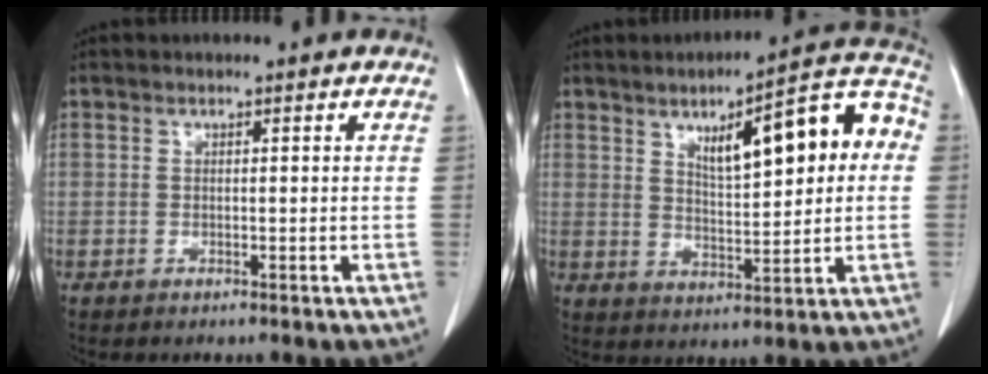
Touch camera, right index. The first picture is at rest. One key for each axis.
{"total": 15.0, "fx": 3.8, "fy": 3.7, "fz": 14.0, "tx": -0.188, "ty": 0.034, "tz": 0.055}